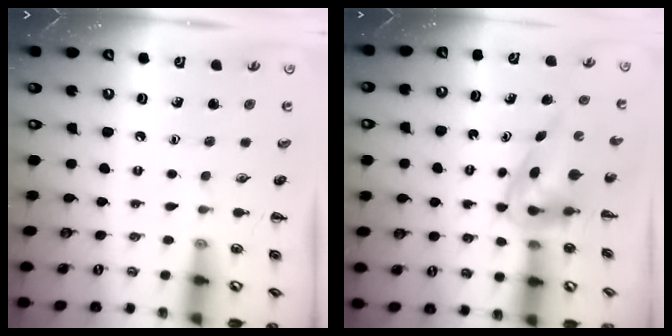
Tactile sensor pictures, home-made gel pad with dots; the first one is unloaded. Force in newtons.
{"total": 4.0, "press": 3.9, "slide": 0.7}